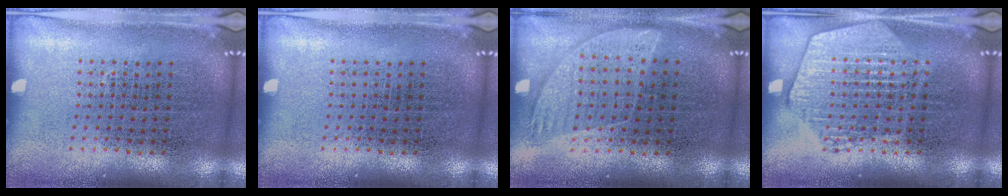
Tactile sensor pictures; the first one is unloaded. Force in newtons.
{"total": 0.0}
{"total": 0.9, "press": 0.8, "slide": 0.4}
{"total": 2.8, "press": 2.7, "slide": 0.4}